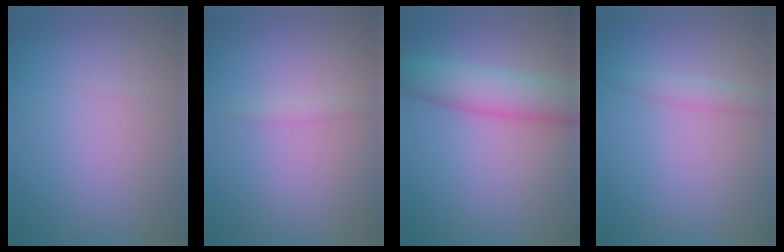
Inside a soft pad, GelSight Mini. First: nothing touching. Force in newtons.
{"total": 0.7, "press": 0.7, "slide": 0.0}
{"total": 5.0, "press": 5.0, "slide": 0.2}
{"total": 1.4, "press": 1.4, "slide": 0.0}